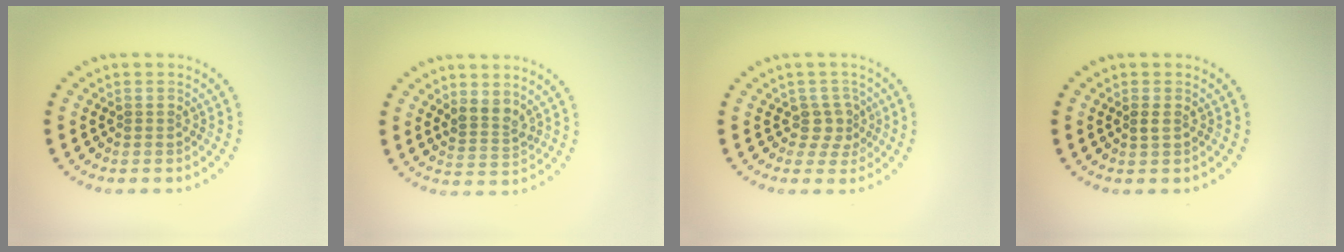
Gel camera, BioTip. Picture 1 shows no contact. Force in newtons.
{"total": 2.2, "press": 1.8, "slide": 1.2}
{"total": 2.2, "press": 1.7, "slide": 1.4}
{"total": 0.7, "press": 0.7, "slide": 0.1}